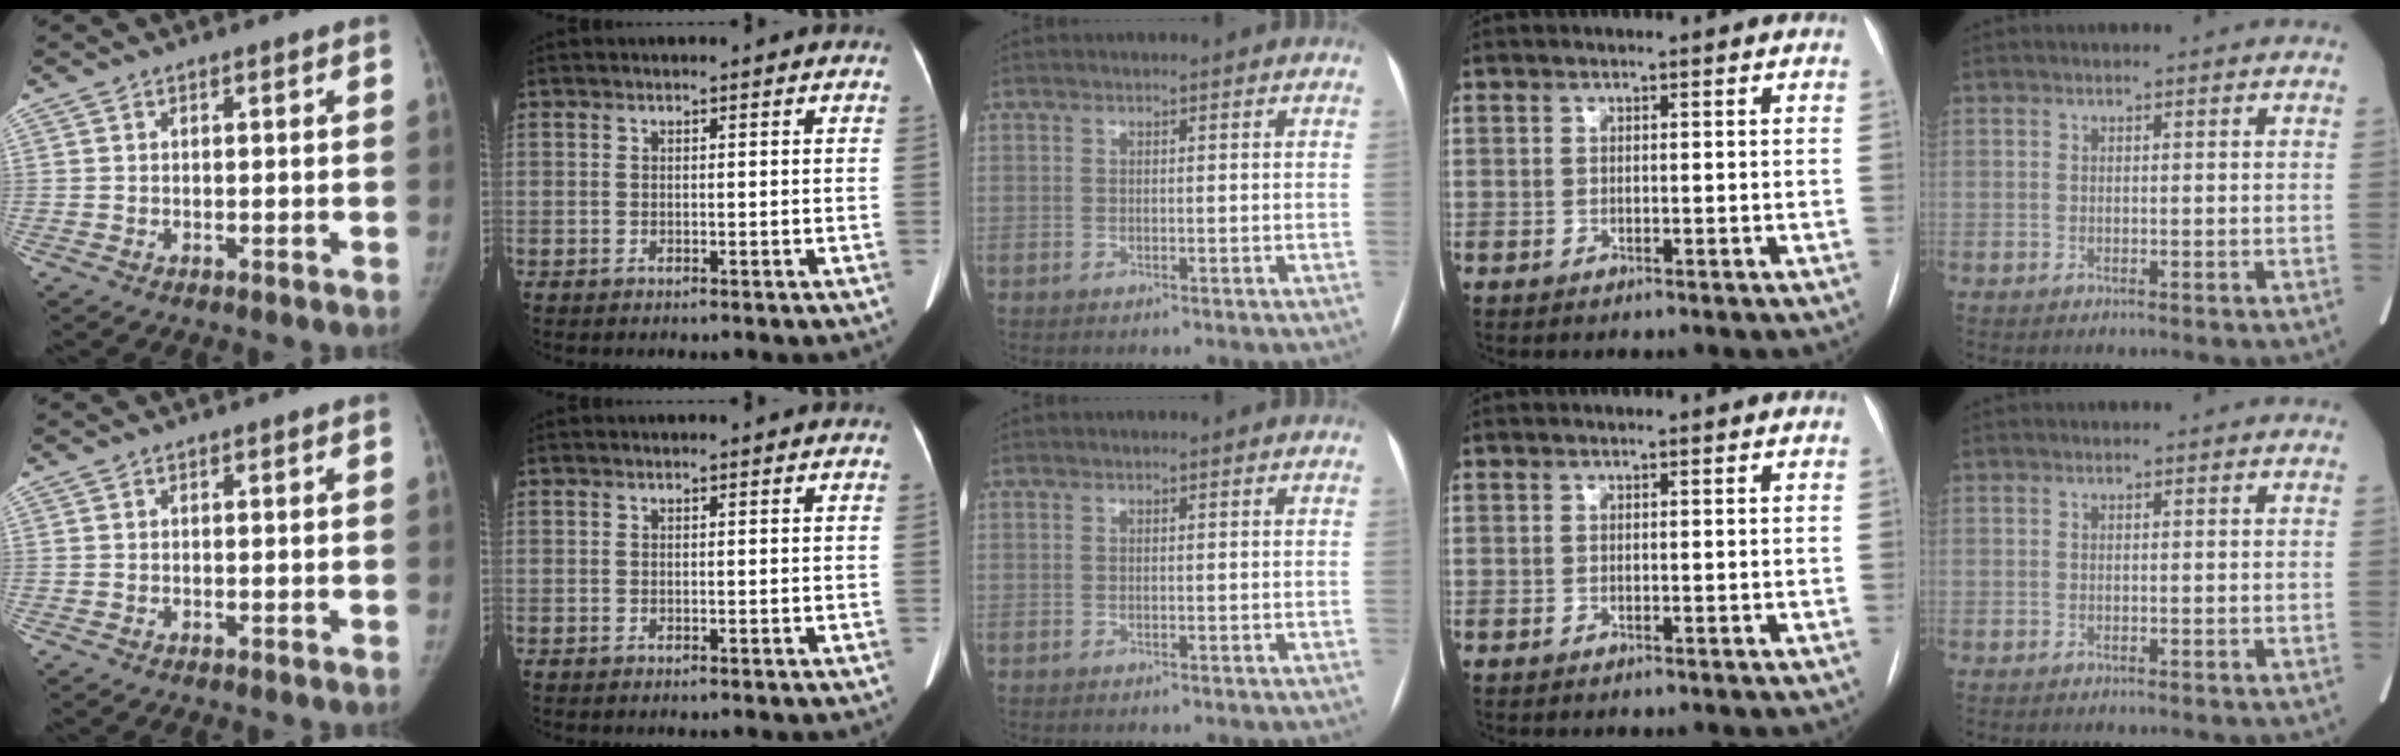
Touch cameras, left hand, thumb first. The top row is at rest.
{}